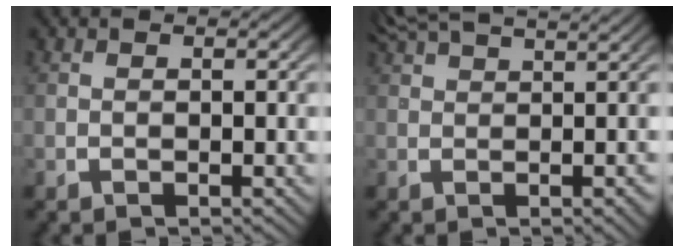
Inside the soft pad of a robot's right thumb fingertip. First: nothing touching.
{"total": 3.5, "force": [2.8, 0.3, 2.1], "torque": [-0.027, 0.005, 0.050]}